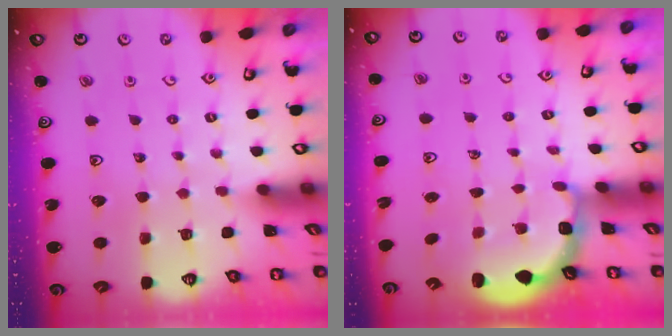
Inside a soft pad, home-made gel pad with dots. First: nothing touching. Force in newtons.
{"total": 2.7, "press": 2.1, "slide": 1.7}